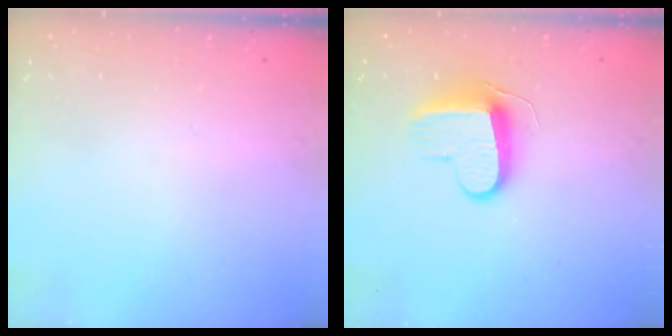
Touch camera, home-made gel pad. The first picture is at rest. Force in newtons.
{"total": 9.3, "press": 9.3, "slide": 0.4}